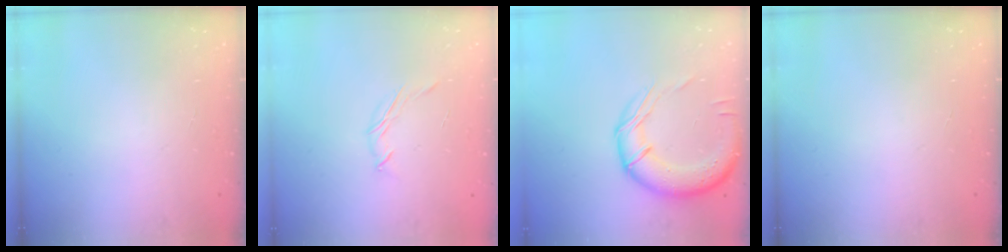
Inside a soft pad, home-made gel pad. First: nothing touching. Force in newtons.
{"total": 3.6, "press": 3.5, "slide": 0.8}
{"total": 16.5, "press": 16.2, "slide": 2.9}
{"total": 0.0}